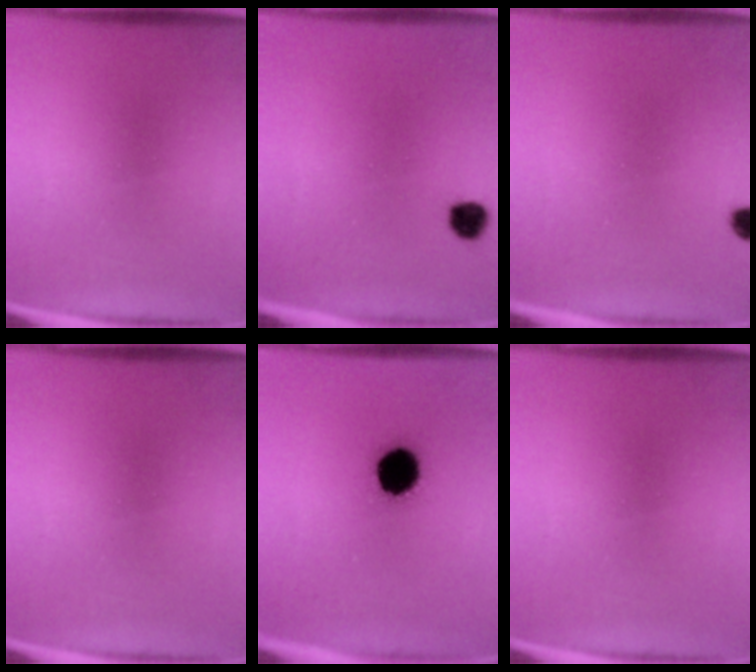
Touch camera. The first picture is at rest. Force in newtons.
{"total": 3.2}
{"total": 1.8}
{"total": 0.0}
{"total": 11.6}
{"total": 0.0}